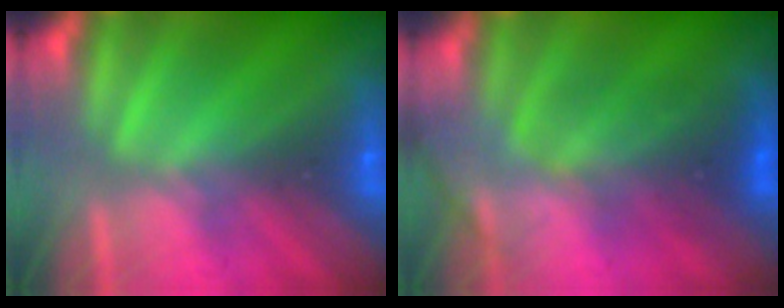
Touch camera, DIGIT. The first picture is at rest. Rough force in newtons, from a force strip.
{"total": 2.6}